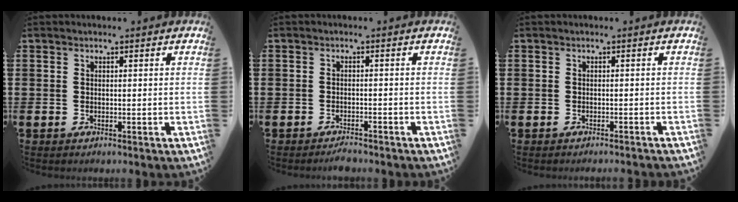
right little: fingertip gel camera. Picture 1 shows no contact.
{"total": 1.4, "force": [-1.4, 0.1, 0.3], "torque": [-0.009, 0.001, -0.027]}
{"total": 0.6, "force": [-0.6, -0.1, 0.1], "torque": [-0.001, -0.002, -0.012]}